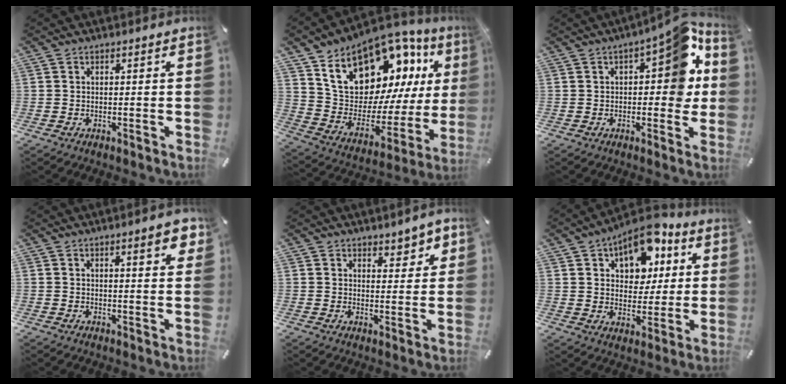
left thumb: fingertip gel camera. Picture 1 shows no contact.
{"total": 19.3, "force": [13.0, 10.7, 9.4], "torque": [-0.152, -0.099, 0.235]}
{"total": 13.7, "force": [3.8, 6.3, 11.5], "torque": [-0.131, -0.027, 0.059]}
{"total": 5.6, "force": [3.1, 1.9, 4.3], "torque": [-0.057, -0.009, 0.048]}
{"total": 4.9, "force": [3.7, 3.1, 0.7], "torque": [0.012, -0.030, 0.061]}
{"total": 13.2, "force": [7.3, 9.1, 6.2], "torque": [-0.091, -0.042, 0.132]}